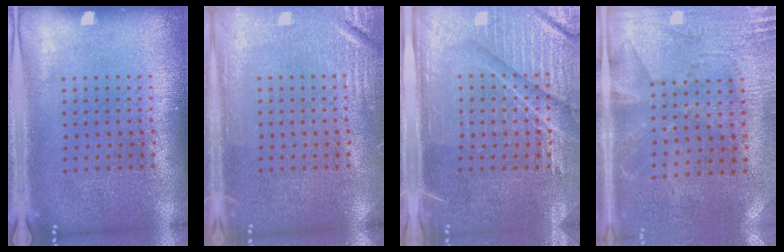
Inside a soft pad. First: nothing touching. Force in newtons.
{"total": 2.7, "press": 2.7, "slide": 0.4}
{"total": 4.6, "press": 4.3, "slide": 1.8}
{"total": 2.7, "press": 2.3, "slide": 1.5}